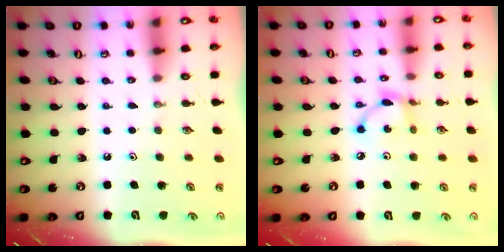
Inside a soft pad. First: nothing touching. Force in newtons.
{"total": 6.0, "press": 6.0, "slide": 0.1}